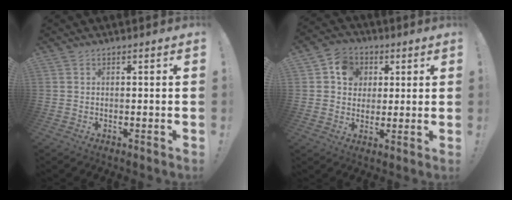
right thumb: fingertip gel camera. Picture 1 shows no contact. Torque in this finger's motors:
{"motor_torque": [0.00, 0.00, 0.13, 0.15, 0.02]}